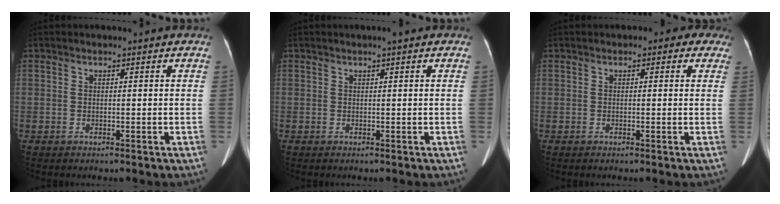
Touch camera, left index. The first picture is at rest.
{"total": 0.9, "force": [0.5, 0.0, 0.7], "torque": [-0.013, 0.005, 0.005]}
{"total": 2.5, "force": [1.3, 1.8, 1.3], "torque": [-0.001, 0.011, 0.003]}